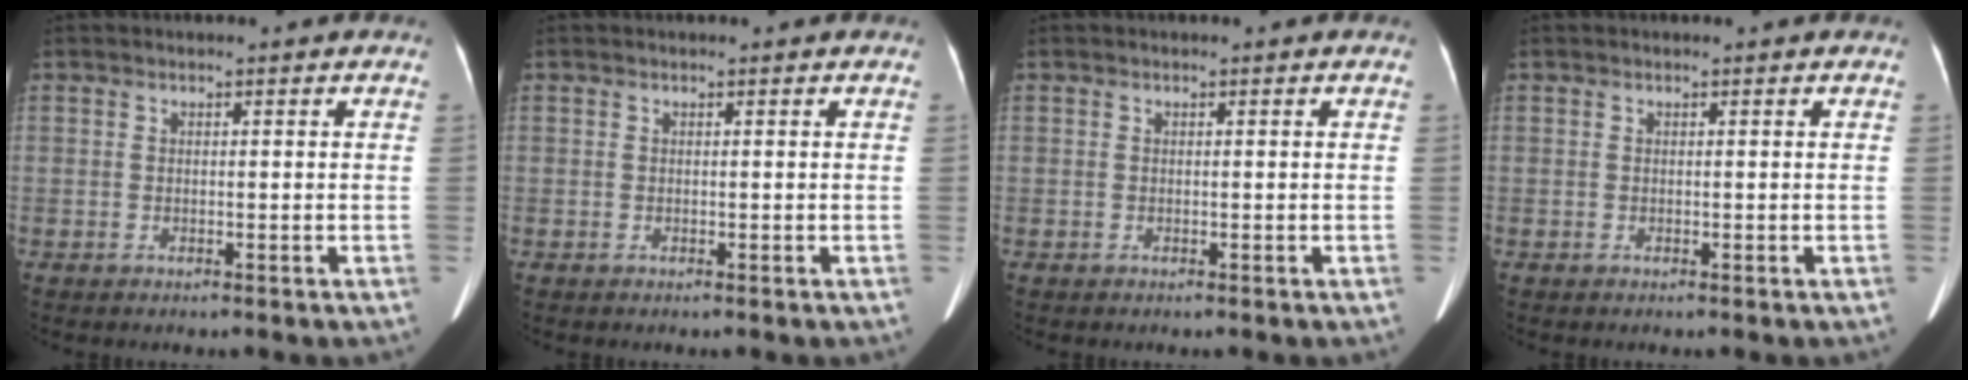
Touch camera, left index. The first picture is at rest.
{"total": 0.0}
{"total": 0.0}
{"total": 0.0}